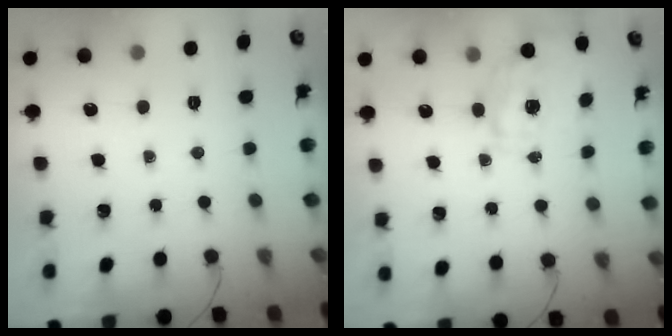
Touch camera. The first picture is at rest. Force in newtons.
{"total": 1.7, "press": 1.6, "slide": 0.5}